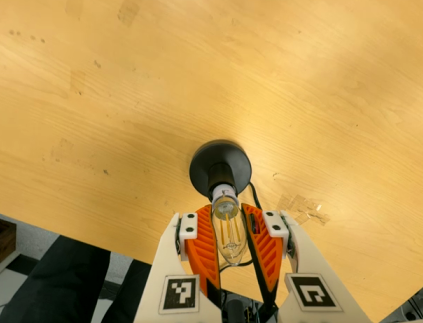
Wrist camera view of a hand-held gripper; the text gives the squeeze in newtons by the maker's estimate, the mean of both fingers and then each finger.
{"total": 14.6, "left": 14.5, "right": 14.7}